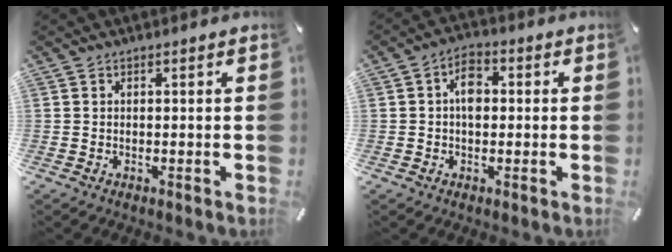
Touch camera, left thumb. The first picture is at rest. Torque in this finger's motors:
{"motor_torque": [1.07, 1.07, 0.89, -0.21, 0.02]}